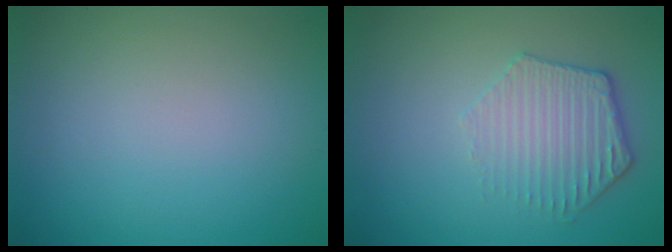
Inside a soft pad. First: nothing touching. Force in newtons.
{"total": 3.2, "press": 3.0, "slide": 1.1}